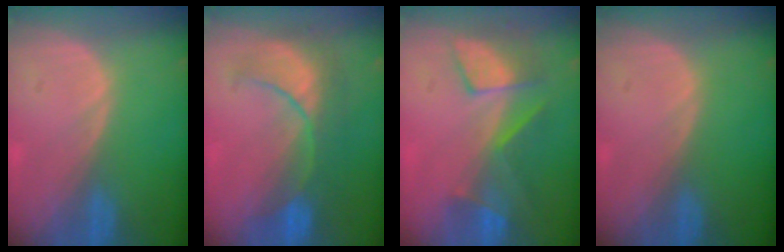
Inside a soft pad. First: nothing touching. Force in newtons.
{"total": 8.4, "press": 8.3, "slide": 1.6}
{"total": 8.1, "press": 7.2, "slide": 3.9}
{"total": 0.0}